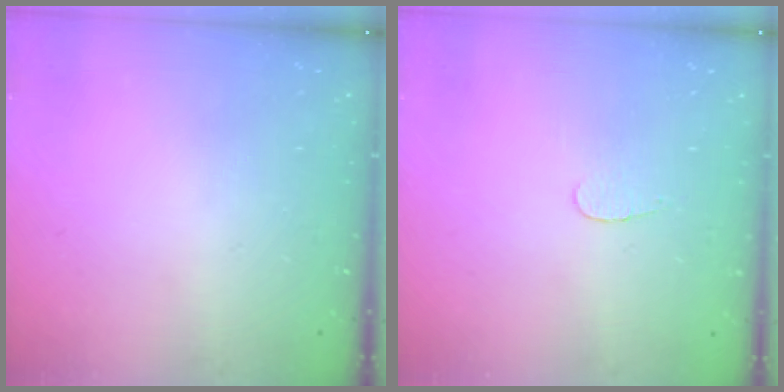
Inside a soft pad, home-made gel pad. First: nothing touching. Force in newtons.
{"total": 2.8, "press": 2.8, "slide": 0.3}